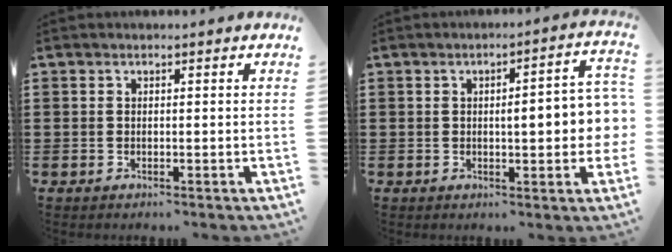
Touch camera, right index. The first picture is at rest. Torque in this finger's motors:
{"motor_torque": [0.94, -0.31, 0.74, 0.13]}